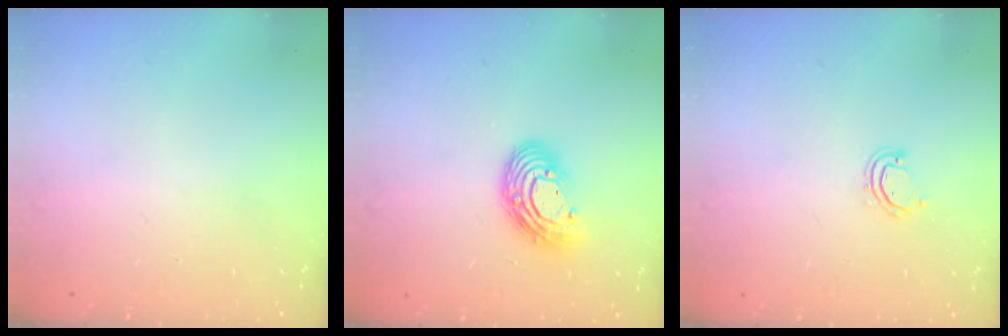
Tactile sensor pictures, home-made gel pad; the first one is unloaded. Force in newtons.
{"total": 11.8, "press": 11.7, "slide": 0.9}
{"total": 3.7, "press": 3.7, "slide": 0.3}